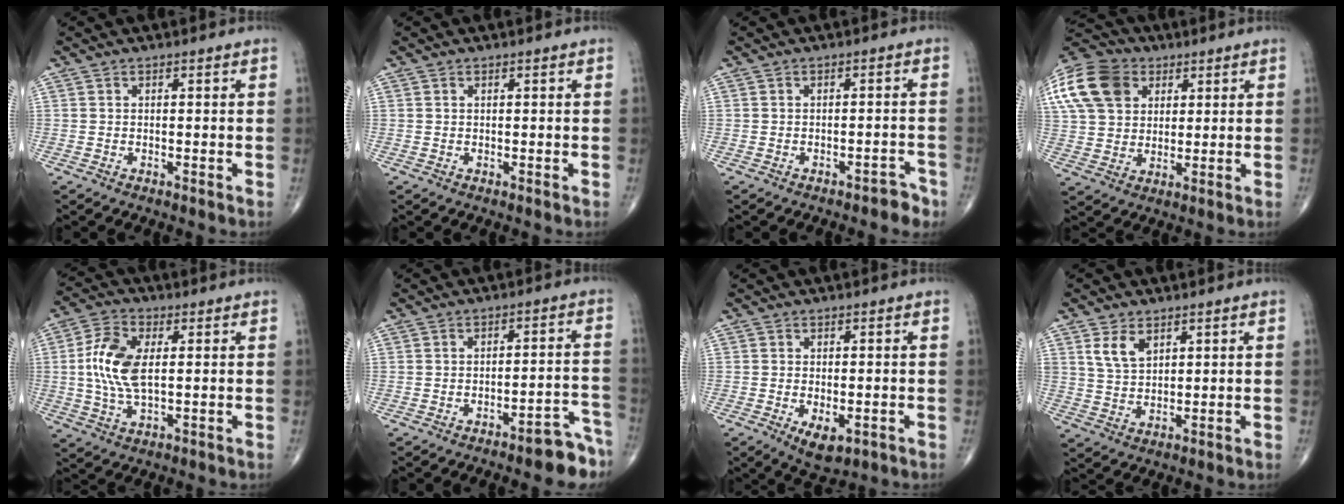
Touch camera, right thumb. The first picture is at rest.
{"total": 0.0}
{"total": 2.1, "force": [-1.6, 0.7, 1.2], "torque": [-0.014, 0.014, -0.020]}
{"total": 20.4, "force": [7.7, 15.2, 11.2], "torque": [-0.250, 0.031, 0.141]}
{"total": 10.5, "force": [1.0, 5.4, 8.9], "torque": [-0.191, 0.003, 0.020]}
{"total": 7.4, "force": [-5.4, 2.0, 4.6], "torque": [-0.037, 0.056, -0.066]}
{"total": 5.4, "force": [-1.8, 2.7, 4.2], "torque": [-0.068, -0.009, -0.020]}
{"total": 5.4, "force": [2.8, 3.2, 3.2], "torque": [-0.049, -0.016, 0.059]}